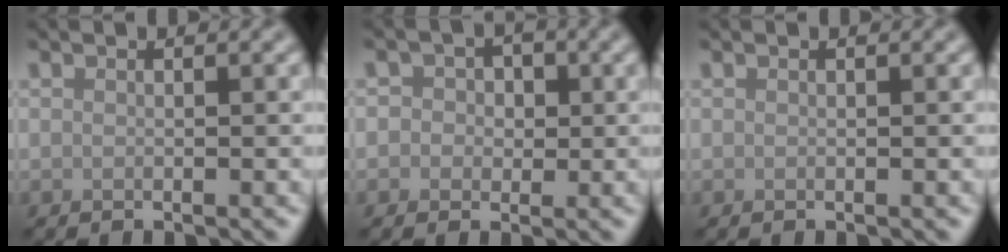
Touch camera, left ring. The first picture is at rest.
{"total": 3.6, "force": [0.8, 3.2, 1.5], "torque": [0.004, 0.014, -0.013]}
{"total": 0.0}